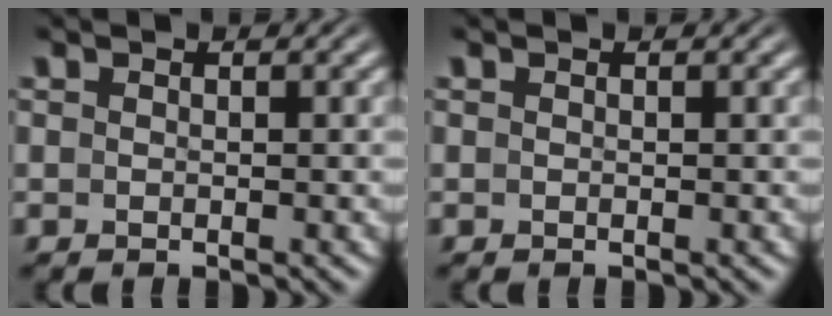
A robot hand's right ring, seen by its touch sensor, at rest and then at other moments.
{"total": 0.0}